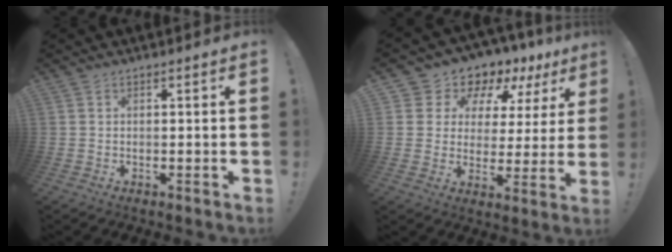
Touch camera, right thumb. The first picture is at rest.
{"total": 9.4, "force": [7.4, 5.4, 2.0], "torque": [-0.033, -0.076, 0.133]}